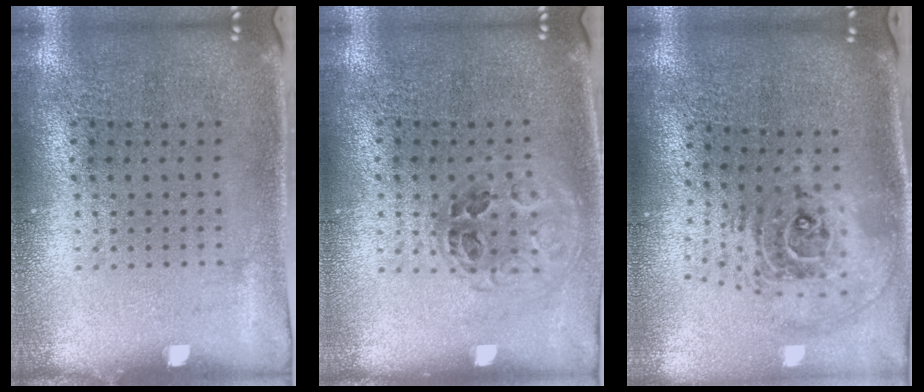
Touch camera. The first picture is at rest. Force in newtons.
{"total": 1.1, "press": 1.0, "slide": 0.6}
{"total": 2.4, "press": 1.8, "slide": 1.6}